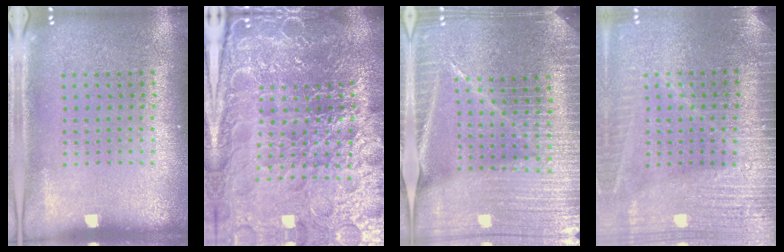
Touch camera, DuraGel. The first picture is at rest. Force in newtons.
{"total": 6.9, "press": 6.0, "slide": 3.3}
{"total": 4.8, "press": 4.4, "slide": 1.9}
{"total": 3.6, "press": 3.2, "slide": 1.6}